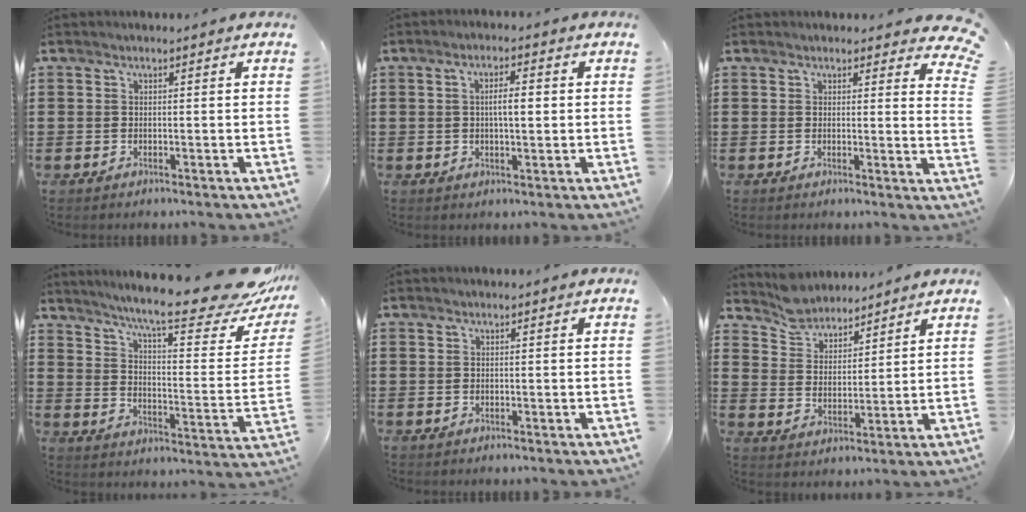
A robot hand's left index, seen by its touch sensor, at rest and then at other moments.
{"total": 4.0, "force": [0.2, 1.3, 3.8], "torque": [-0.063, 0.002, -0.001]}
{"total": 2.4, "force": [2.2, 0.6, 0.8], "torque": [-0.010, -0.010, 0.038]}
{"total": 14.4, "force": [12.0, 0.5, 7.9], "torque": [-0.146, -0.085, 0.193]}
{"total": 0.0}
{"total": 5.5, "force": [5.2, 1.6, -0.1], "torque": [-0.023, -0.013, 0.099]}